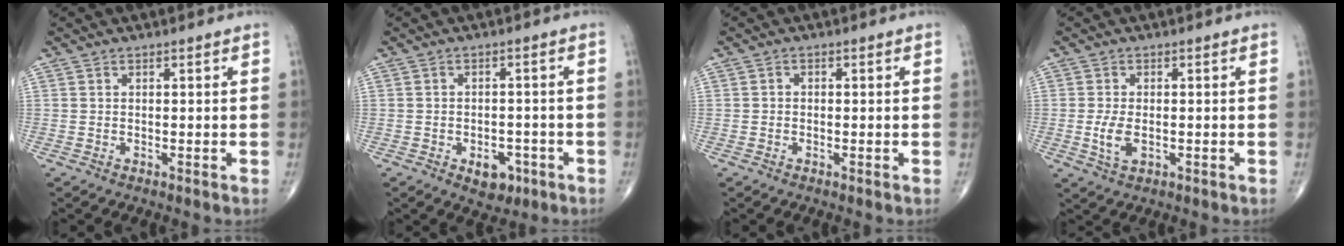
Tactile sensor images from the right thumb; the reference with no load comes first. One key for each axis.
{"total": 5.2, "fx": -2.4, "fy": 3.4, "fz": 3.1, "tx": -0.020, "ty": 0.014, "tz": -0.027}
{"total": 0.7, "fx": -0.2, "fy": 0.6, "fz": 0.3, "tx": 0.000, "ty": 0.002, "tz": -0.008}
{"total": 4.1, "fx": -0.7, "fy": 2.2, "fz": 3.4, "tx": -0.073, "ty": -0.006, "tz": -0.011}